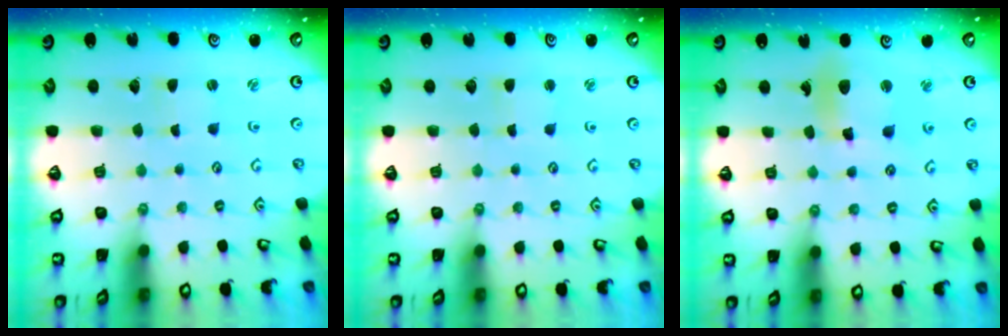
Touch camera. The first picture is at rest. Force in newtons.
{"total": 2.3, "press": 2.3, "slide": 0.3}
{"total": 11.0, "press": 10.7, "slide": 2.4}